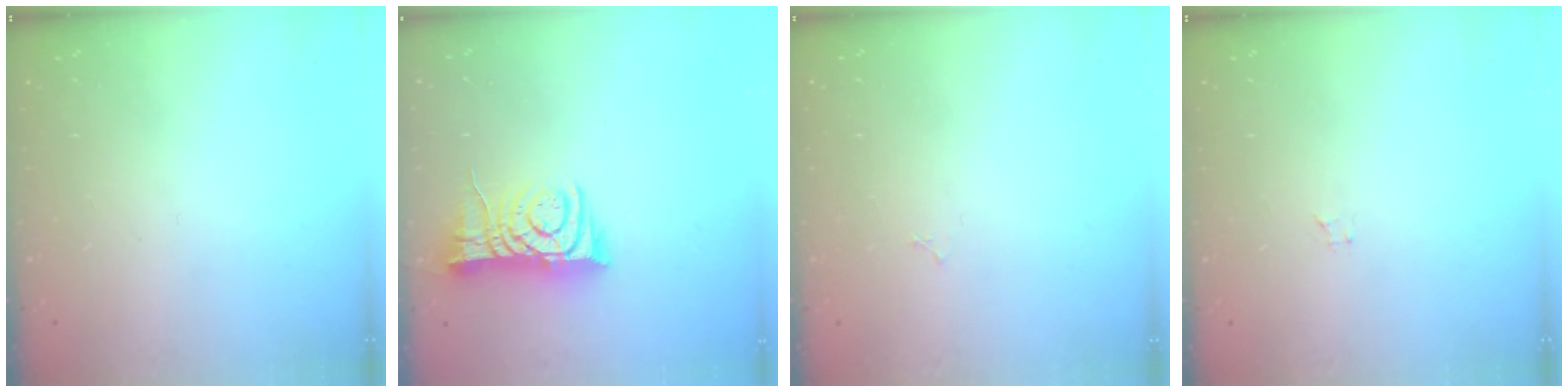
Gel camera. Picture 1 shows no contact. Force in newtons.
{"total": 9.4, "press": 9.4, "slide": 1.2}
{"total": 2.9, "press": 2.9, "slide": 0.4}
{"total": 0.6, "press": 0.6, "slide": 0.1}